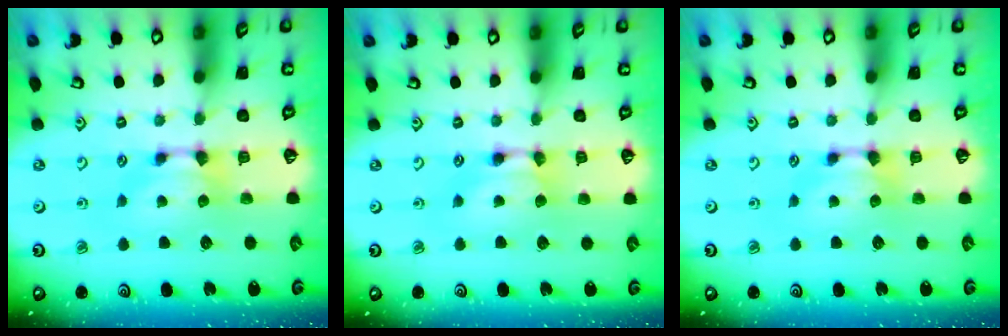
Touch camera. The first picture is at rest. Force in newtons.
{"total": 1.7, "press": 1.7, "slide": 0.2}
{"total": 0.0}